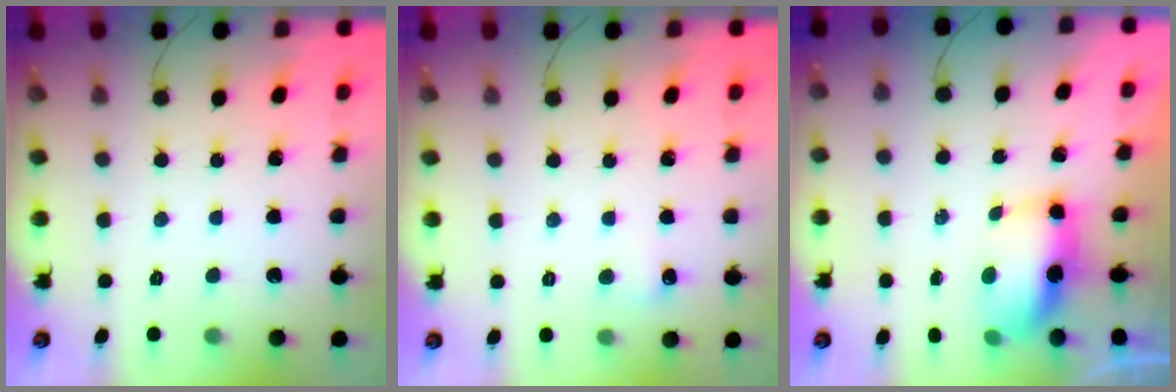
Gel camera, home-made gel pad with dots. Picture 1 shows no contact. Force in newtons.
{"total": 4.2, "press": 3.9, "slide": 1.3}
{"total": 7.2, "press": 7.2, "slide": 0.5}